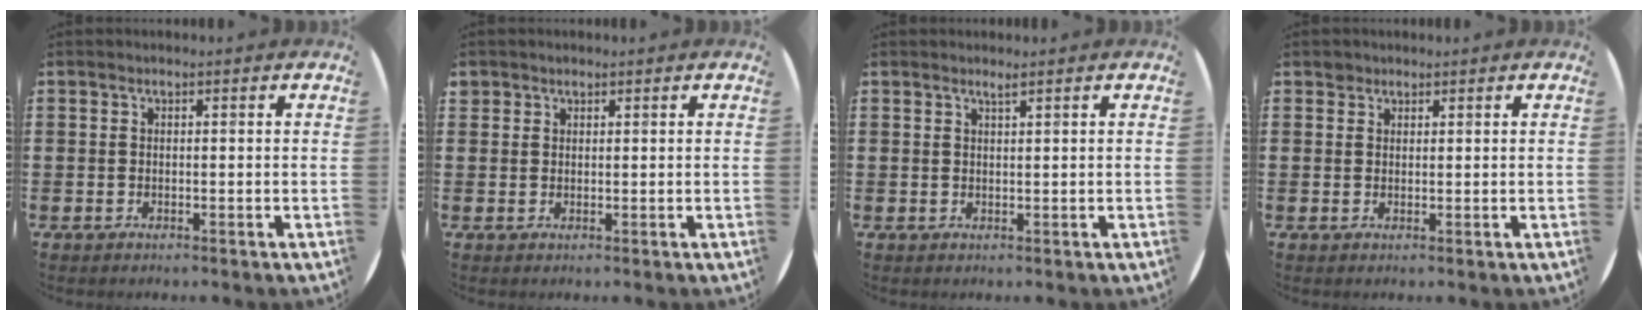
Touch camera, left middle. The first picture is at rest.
{"total": 1.0, "force": [0.9, 0.5, -0.1], "torque": [-0.001, 0.002, 0.017]}
{"total": 0.9, "force": [0.8, -0.1, 0.4], "torque": [-0.007, -0.001, 0.015]}
{"total": 1.1, "force": [0.9, 0.6, 0.0], "torque": [0.006, -0.002, 0.016]}